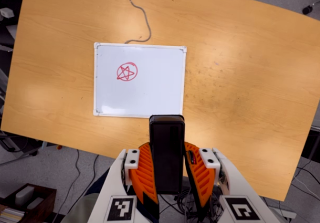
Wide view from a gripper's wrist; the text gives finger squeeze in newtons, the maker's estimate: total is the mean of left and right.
{"total": 9.0, "left": 7.5, "right": 10.4}